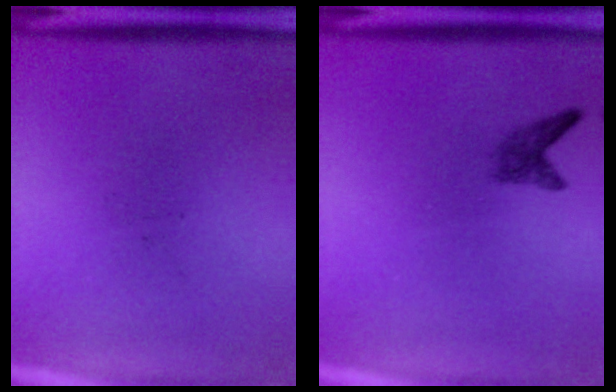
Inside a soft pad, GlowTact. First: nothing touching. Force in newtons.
{"total": 1.8}